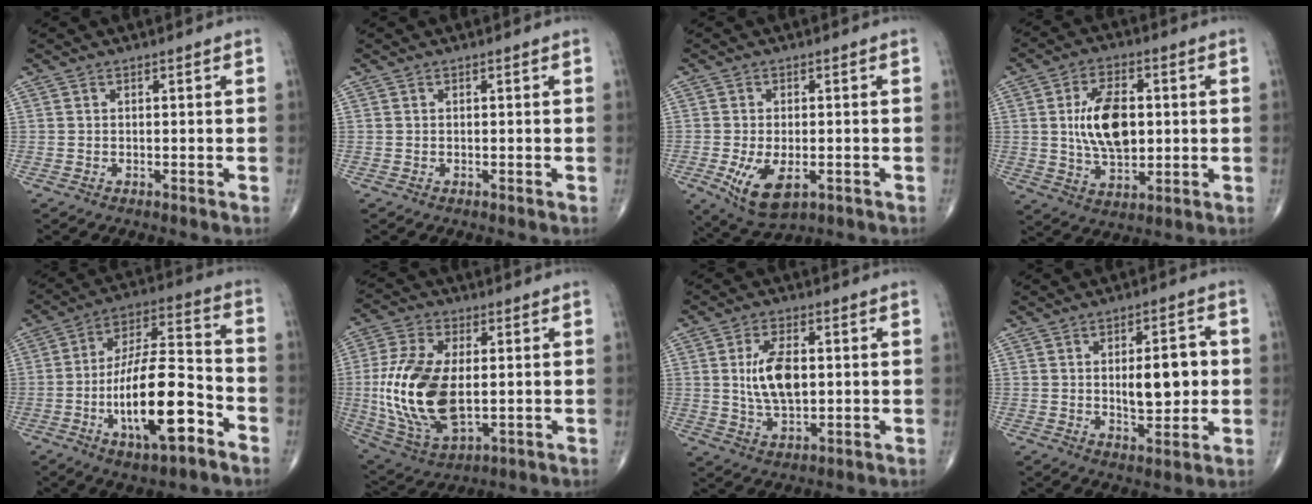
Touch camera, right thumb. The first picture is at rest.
{"total": 0.0}
{"total": 8.7, "force": [-2.7, 4.3, 7.0], "torque": [-0.128, -0.011, -0.035]}
{"total": 12.6, "force": [1.2, 7.1, 10.3], "torque": [-0.166, -0.003, 0.025]}
{"total": 18.7, "force": [-7.1, 6.3, 16.1], "torque": [-0.275, 0.047, -0.115]}
{"total": 19.0, "force": [-0.2, 10.2, 16.0], "torque": [-0.341, -0.011, 0.008]}
{"total": 9.2, "force": [1.0, 4.7, 7.9], "torque": [-0.143, -0.005, 0.022]}
{"total": 10.0, "force": [0.4, 4.4, 9.0], "torque": [-0.116, -0.001, 0.013]}